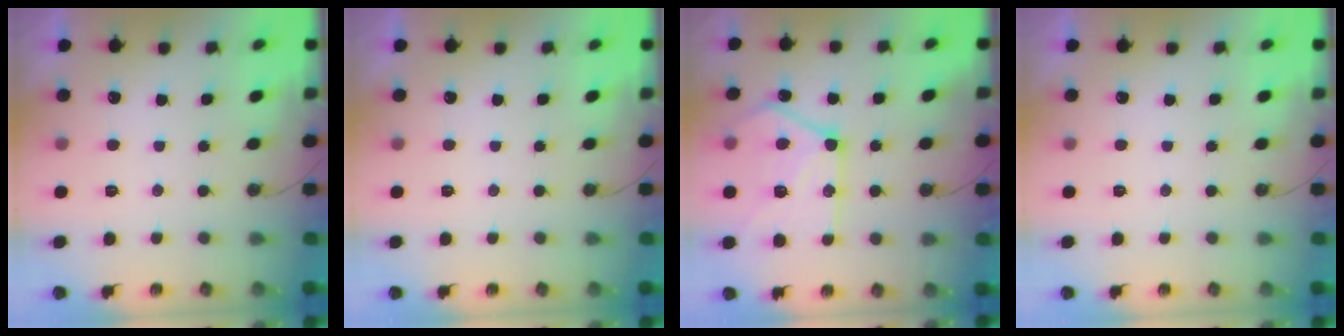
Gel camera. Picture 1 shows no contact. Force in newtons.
{"total": 0.0}
{"total": 18.0, "press": 18.0, "slide": 1.3}
{"total": 0.0}